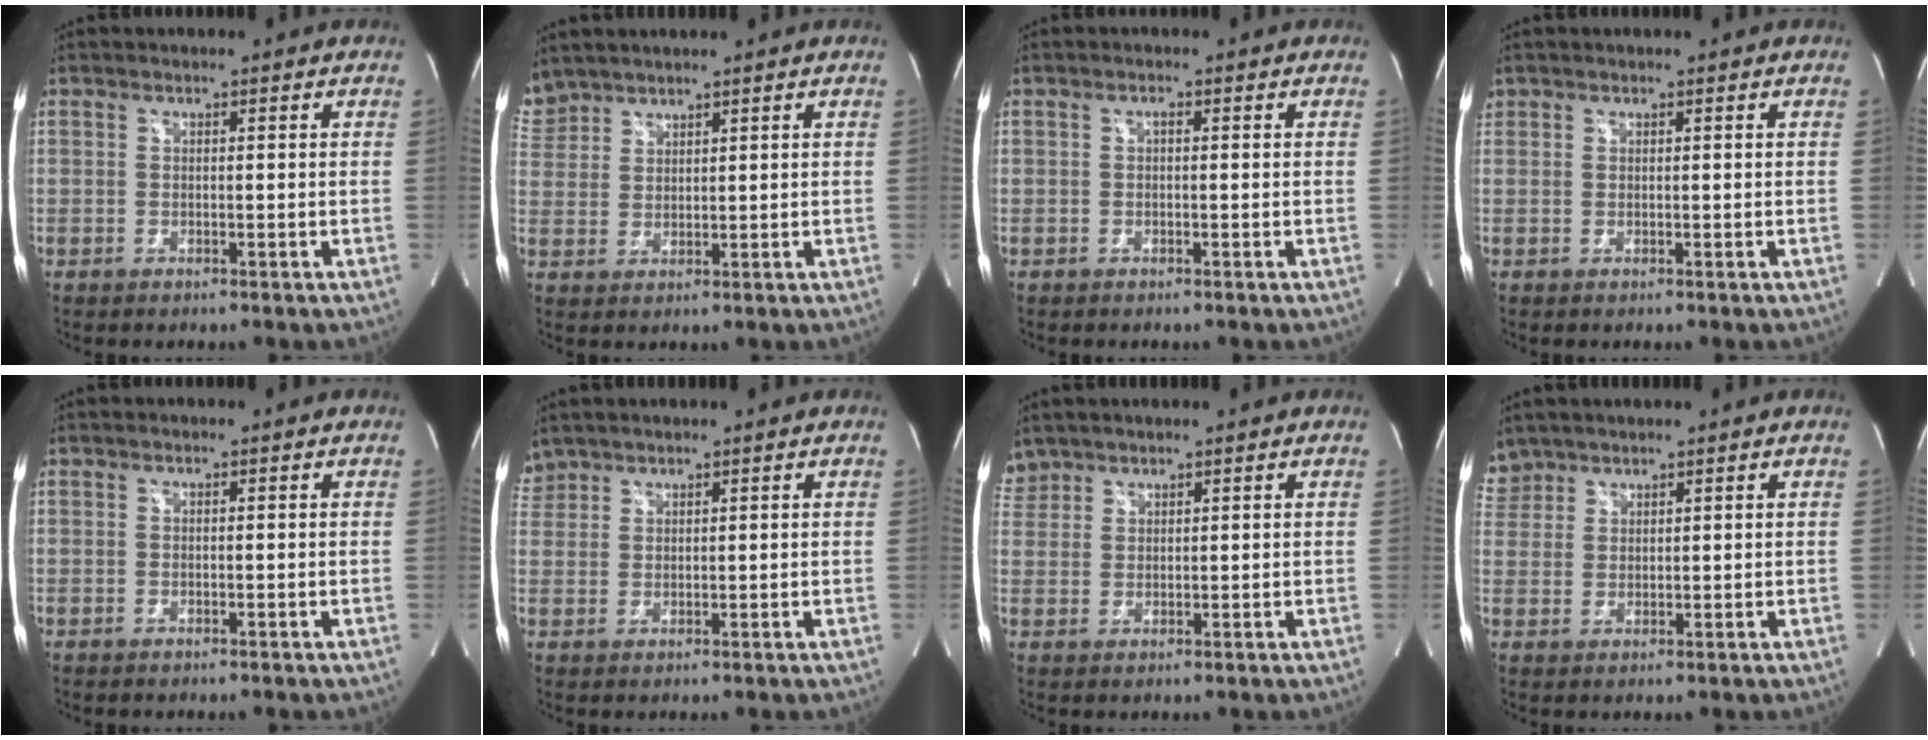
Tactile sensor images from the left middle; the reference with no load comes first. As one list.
[{"total": 4.9, "force": [4.6, 1.7, 0.1], "torque": [-0.014, 0.018, 0.101]}, {"total": 0.5, "force": [0.1, 0.1, 0.5], "torque": [-0.012, 0.001, 0.001]}, {"total": 0.7, "force": [0.4, 0.5, 0.0], "torque": [0.000, 0.010, 0.009]}, {"total": 0.0}, {"total": 2.9, "force": [2.6, 1.2, -0.2], "torque": [0.001, 0.015, 0.054]}, {"total": 3.3, "force": [2.9, 1.6, -0.2], "torque": [0.004, 0.013, 0.060]}, {"total": 4.0, "force": [3.5, 2.0, -0.3], "torque": [0.007, 0.014, 0.074]}]